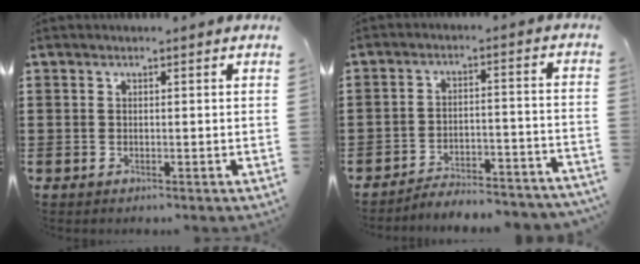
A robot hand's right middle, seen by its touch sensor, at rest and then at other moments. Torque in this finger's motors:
{"motor_torque": [0.56, -0.13, 0.20, 0.10]}